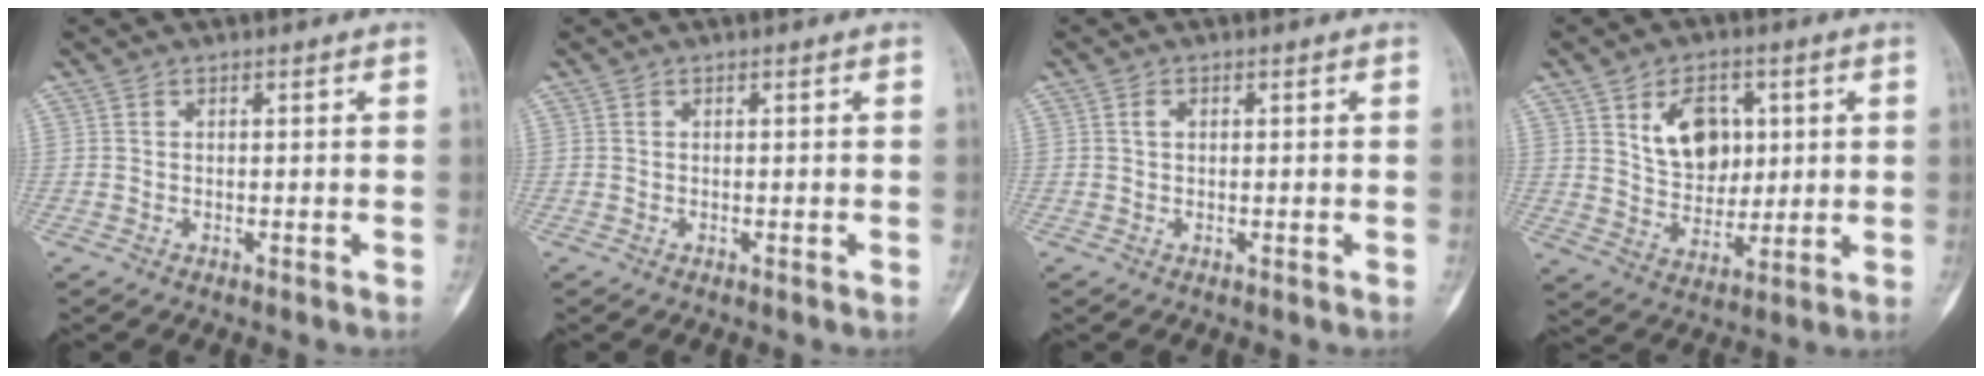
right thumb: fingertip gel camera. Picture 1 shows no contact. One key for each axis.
{"total": 0.0}
{"total": 1.1, "fx": 0.3, "fy": 0.7, "fz": 0.8, "tx": -0.011, "ty": 0.004, "tz": 0.005}
{"total": 11.0, "fx": 3.5, "fy": 7.6, "fz": 7.1, "tx": -0.078, "ty": -0.020, "tz": 0.068}